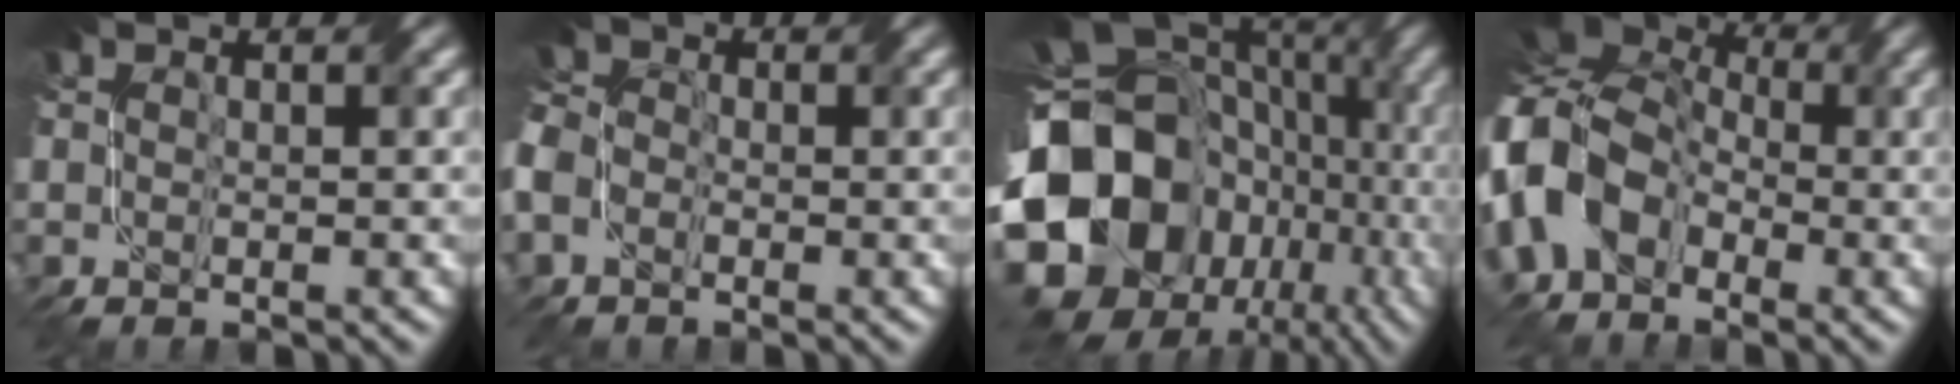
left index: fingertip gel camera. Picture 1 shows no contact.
{"total": 5.1, "force": [-1.9, 4.2, 2.3], "torque": [-0.053, 0.015, -0.046]}
{"total": 20.1, "force": [-4.5, 16.9, 9.9], "torque": [-0.190, -0.007, -0.091]}
{"total": 10.7, "force": [-2.2, 8.3, 6.4], "torque": [-0.143, 0.000, -0.046]}